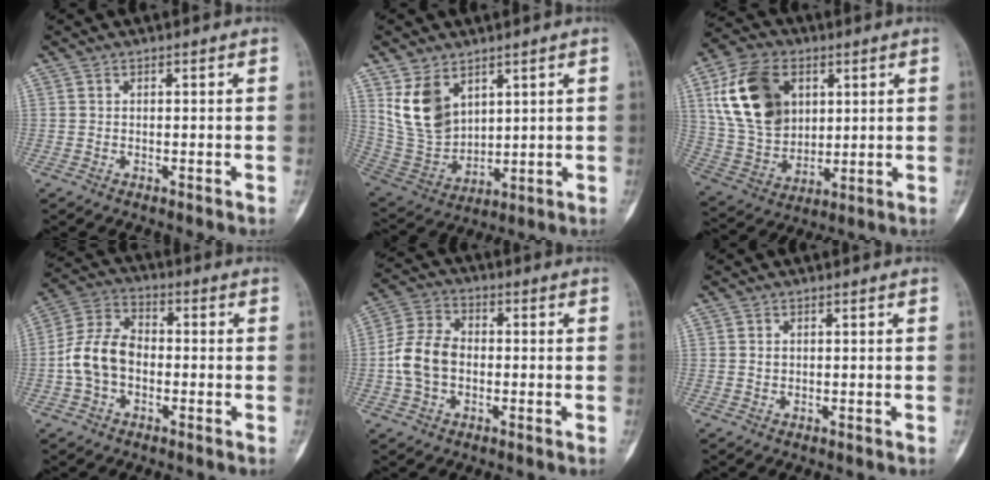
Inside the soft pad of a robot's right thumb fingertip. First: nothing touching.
{"total": 11.6, "force": [5.6, 7.7, 6.6], "torque": [-0.104, -0.026, 0.134]}
{"total": 17.8, "force": [5.7, 12.5, 11.3], "torque": [-0.192, -0.009, 0.115]}
{"total": 10.1, "force": [-1.7, 7.0, 7.0], "torque": [-0.130, 0.034, -0.043]}
{"total": 9.2, "force": [-1.1, 6.6, 6.3], "torque": [-0.118, 0.025, -0.030]}
{"total": 0.8, "force": [0.2, 0.6, 0.4], "torque": [-0.003, 0.001, 0.005]}